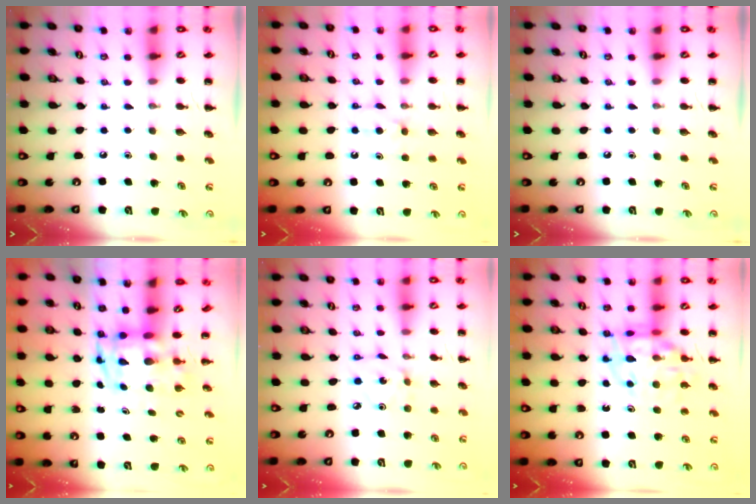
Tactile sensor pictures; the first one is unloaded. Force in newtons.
{"total": 4.9, "press": 4.7, "slide": 1.4}
{"total": 0.0}
{"total": 3.5, "press": 3.4, "slide": 0.8}
{"total": 2.2, "press": 2.1, "slide": 0.5}
{"total": 14.1, "press": 13.8, "slide": 2.6}